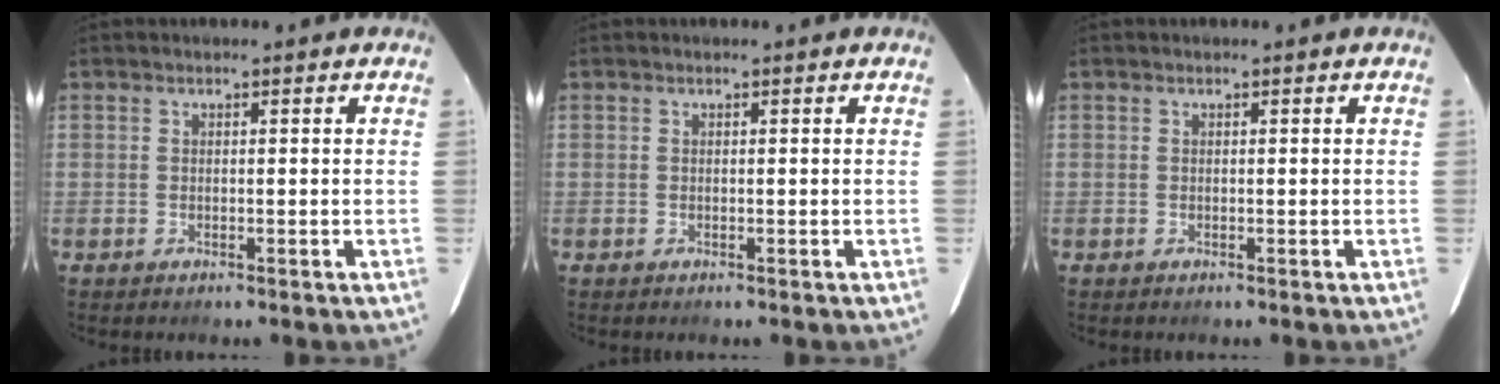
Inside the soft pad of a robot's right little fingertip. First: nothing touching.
{"total": 0.0}
{"total": 0.0}